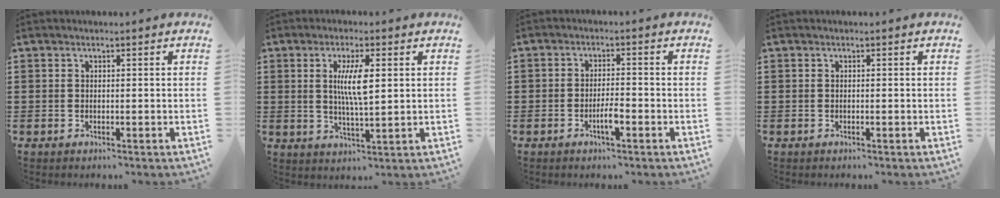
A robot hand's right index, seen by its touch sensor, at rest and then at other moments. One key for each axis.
{"total": 6.3, "fx": 1.3, "fy": 1.4, "fz": 6.0, "tx": -0.126, "ty": 0.000, "tz": 0.018}
{"total": 3.2, "fx": -1.5, "fy": 0.9, "fz": 2.6, "tx": -0.046, "ty": 0.004, "tz": -0.028}
{"total": 0.0}